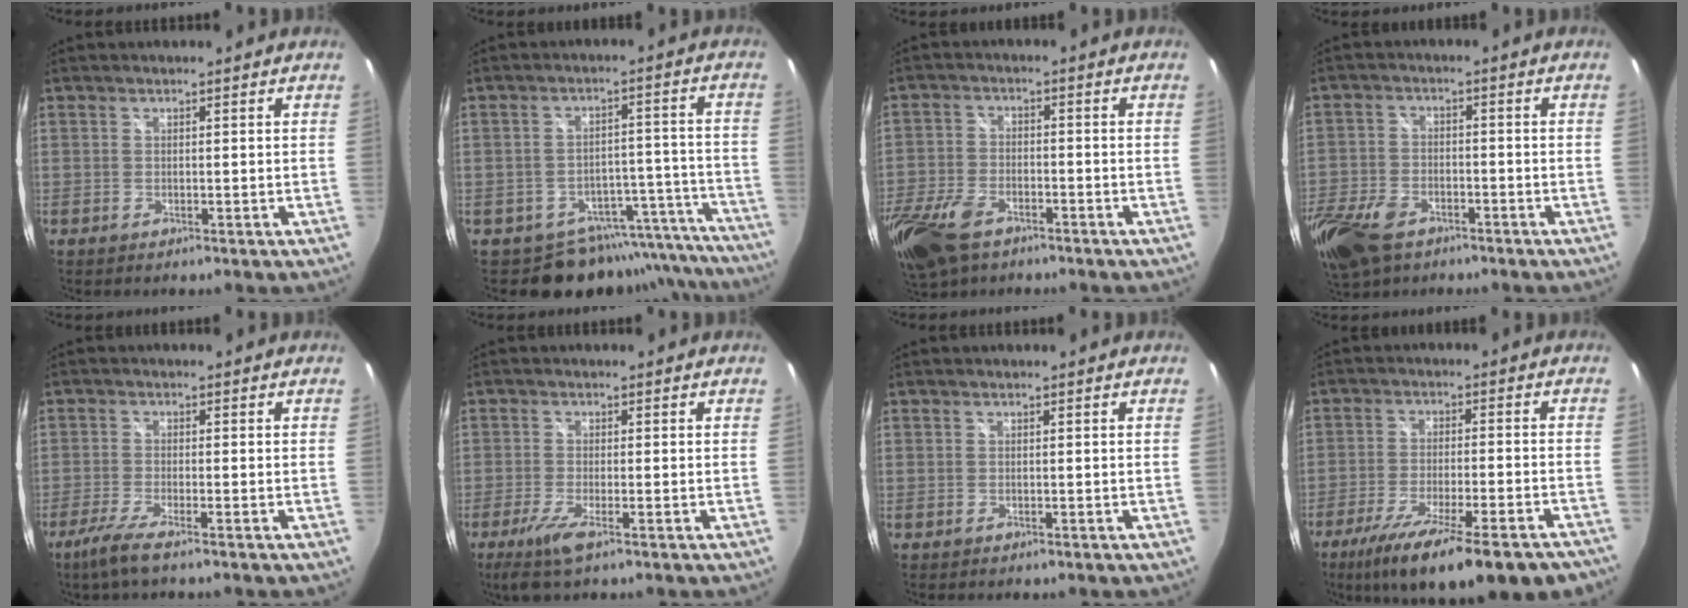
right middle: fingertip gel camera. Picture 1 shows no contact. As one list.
[{"total": 15.6, "force": [-14.0, 6.7, 2.1], "torque": [-0.014, 0.056, -0.171]}, {"total": 13.9, "force": [-8.6, 7.6, 7.8], "torque": [-0.204, -0.028, -0.165]}, {"total": 15.4, "force": [-9.2, 9.2, 8.2], "torque": [-0.224, -0.027, -0.174]}, {"total": 5.3, "force": [-3.8, 0.1, 3.7], "torque": [-0.094, -0.015, -0.075]}, {"total": 5.0, "force": [-3.0, 0.4, 4.1], "torque": [-0.094, -0.018, -0.058]}, {"total": 0.0}, {"total": 22.1, "force": [-16.5, 5.0, 13.8], "torque": [-0.241, -0.064, -0.244]}]